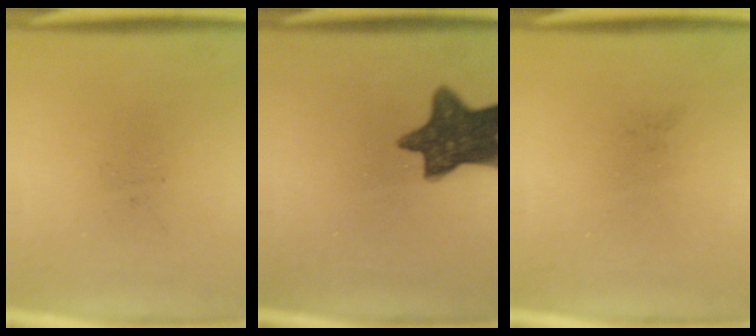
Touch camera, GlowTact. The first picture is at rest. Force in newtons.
{"total": 11.9}
{"total": 0.0}